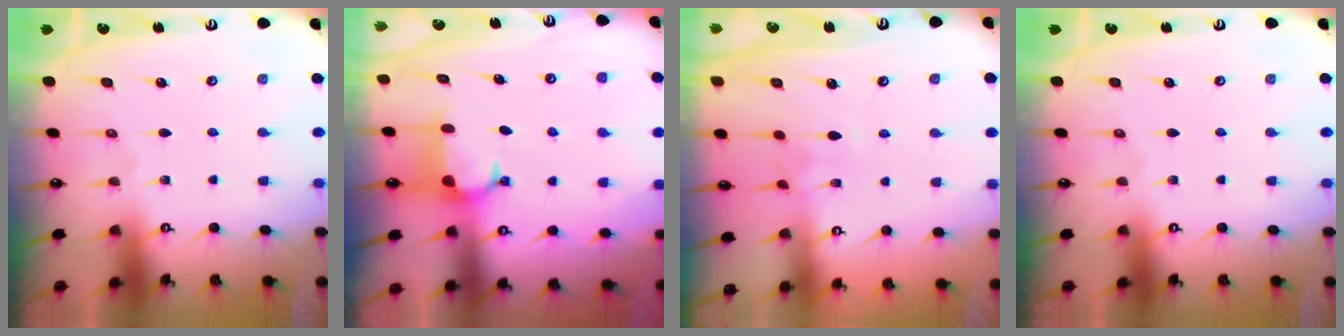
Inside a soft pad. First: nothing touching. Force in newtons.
{"total": 1.9, "press": 1.8, "slide": 0.7}
{"total": 2.4, "press": 2.3, "slide": 0.7}
{"total": 0.0}